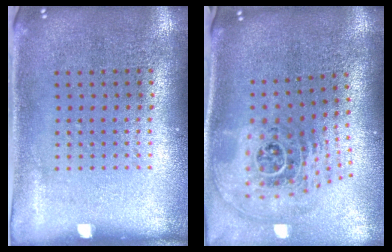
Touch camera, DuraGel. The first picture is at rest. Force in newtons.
{"total": 2.8, "press": 1.8, "slide": 2.1}